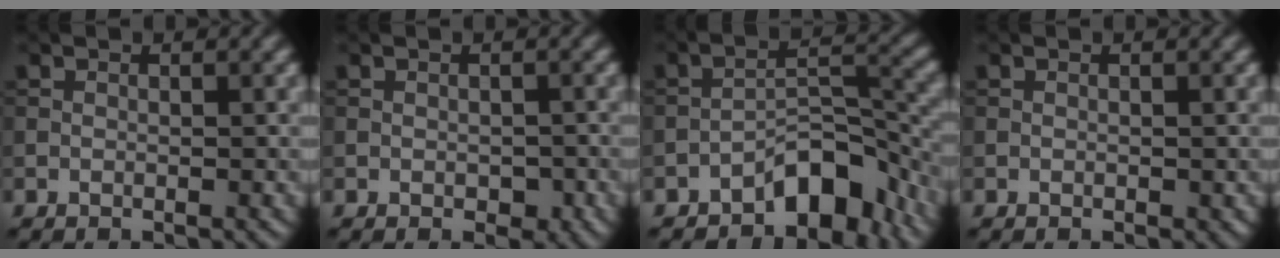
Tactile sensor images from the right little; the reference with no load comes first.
{"total": 1.4, "force": [-0.5, 0.9, 0.9], "torque": [-0.012, -0.006, -0.006]}
{"total": 6.2, "force": [-4.2, 2.5, 3.7], "torque": [-0.040, 0.016, -0.074]}
{"total": 0.0}